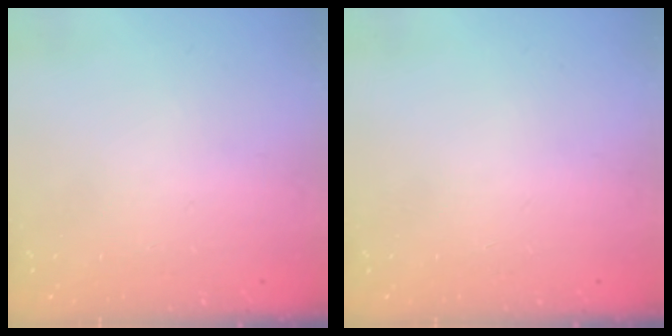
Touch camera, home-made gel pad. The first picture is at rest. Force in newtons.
{"total": 0.0}